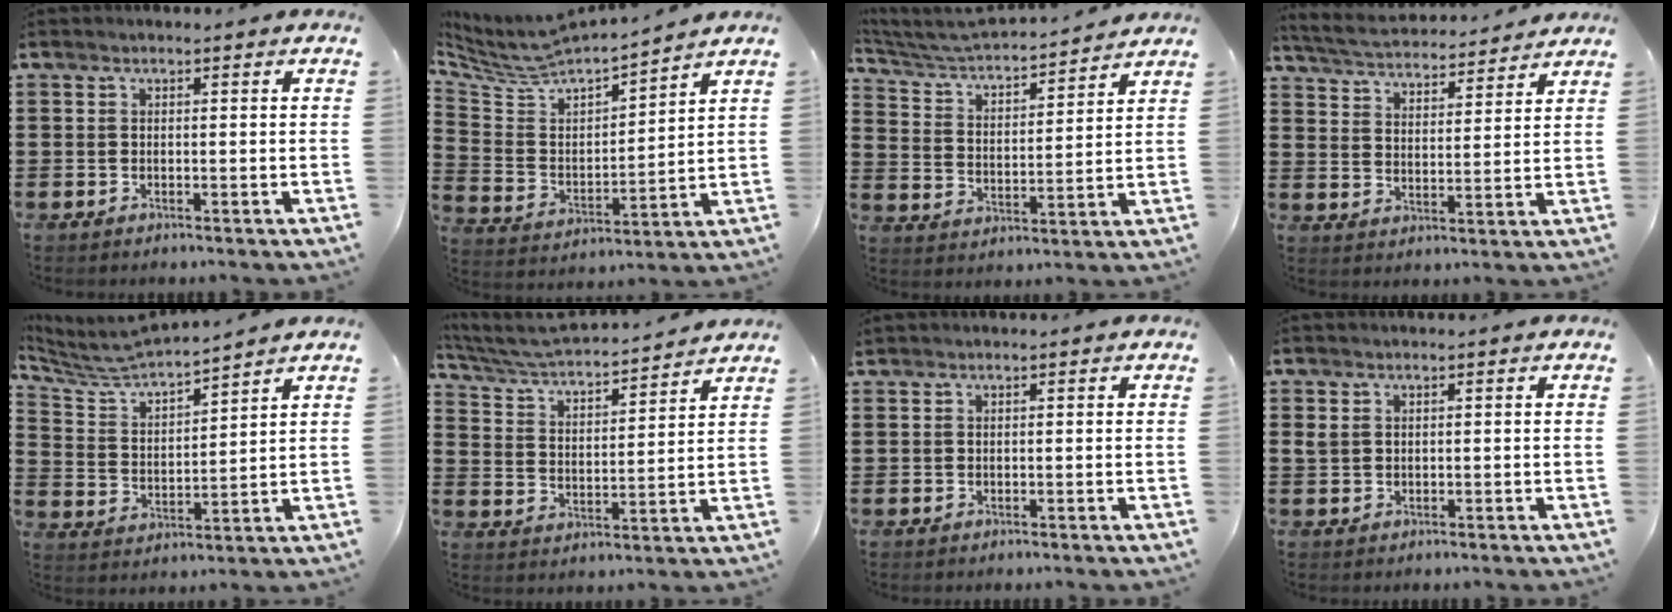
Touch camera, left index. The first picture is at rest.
{"total": 5.5, "force": [5.0, 1.3, 1.9], "torque": [-0.066, -0.038, 0.078]}
{"total": 3.9, "force": [3.7, 0.4, 1.0], "torque": [-0.041, -0.034, 0.055]}
{"total": 4.2, "force": [4.2, 0.1, 0.4], "torque": [-0.033, -0.028, 0.069]}
{"total": 5.8, "force": [5.6, 0.4, 1.5], "torque": [-0.059, -0.038, 0.092]}
{"total": 4.6, "force": [4.4, 0.2, 1.3], "torque": [-0.048, -0.035, 0.069]}
{"total": 0.7, "force": [0.6, 0.3, 0.0], "torque": [-0.003, 0.001, 0.013]}
{"total": 1.3, "force": [0.6, 1.0, 0.6], "torque": [-0.016, 0.006, 0.011]}